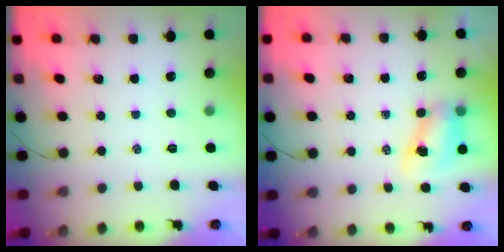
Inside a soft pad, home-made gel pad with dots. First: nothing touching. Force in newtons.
{"total": 7.9, "press": 7.9, "slide": 1.0}